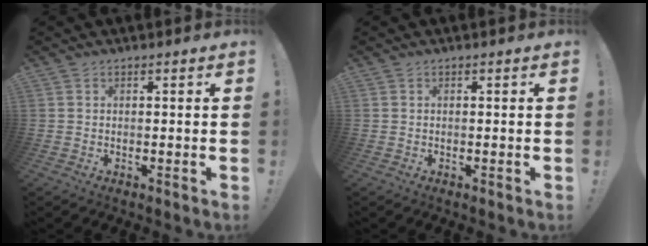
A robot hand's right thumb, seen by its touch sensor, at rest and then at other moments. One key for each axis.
{"total": 0.0}